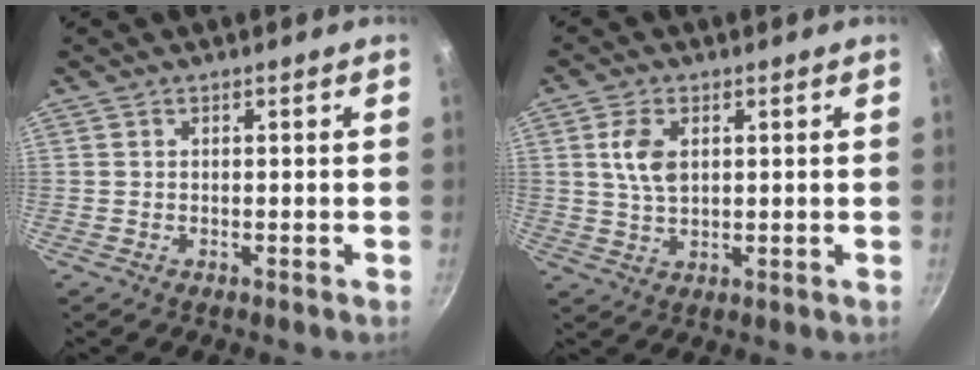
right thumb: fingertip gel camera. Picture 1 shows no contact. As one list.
[{"total": 6.1, "force": [1.6, 3.6, 4.7], "torque": [-0.085, -0.003, 0.031]}]